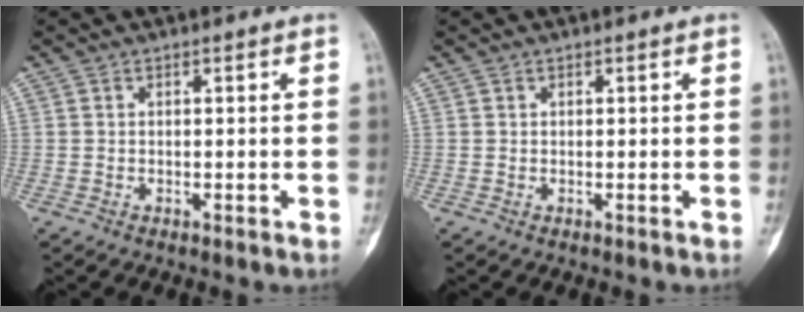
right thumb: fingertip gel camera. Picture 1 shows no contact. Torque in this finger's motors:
{"motor_torque": [0.03, 0.17, -0.08, -0.26, -0.11]}